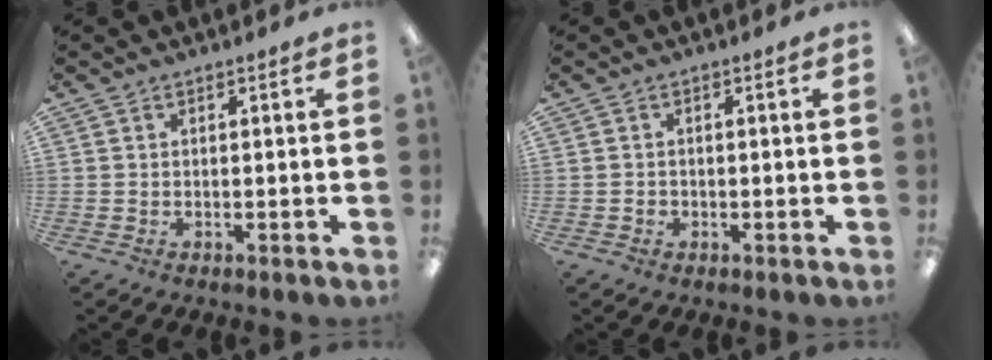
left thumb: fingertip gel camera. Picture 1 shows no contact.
{"total": 0.9, "force": [-0.3, 0.8, 0.4], "torque": [-0.008, 0.002, -0.007]}